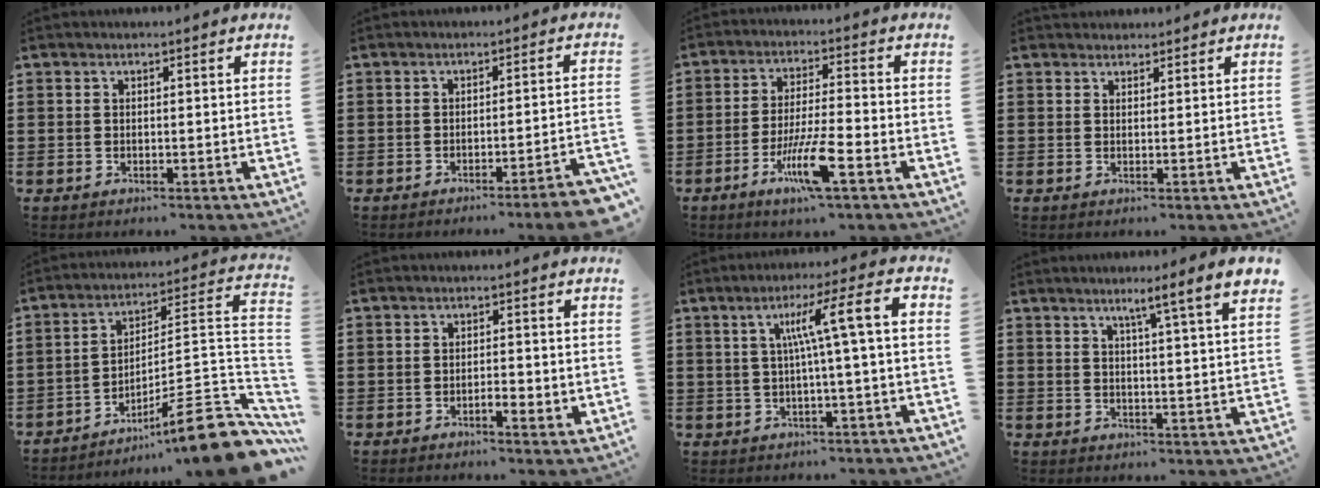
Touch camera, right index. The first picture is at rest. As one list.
[{"total": 3.6, "force": [-2.8, -0.5, 2.2], "torque": [-0.036, -0.015, -0.054]}, {"total": 8.7, "force": [-4.2, 1.2, 7.5], "torque": [-0.159, -0.012, -0.080]}, {"total": 1.4, "force": [1.3, 0.5, -0.2], "torque": [0.000, 0.002, 0.026]}, {"total": 12.5, "force": [-8.4, 1.4, 9.2], "torque": [-0.121, 0.016, -0.149]}, {"total": 2.5, "force": [-1.0, 0.8, 2.2], "torque": [-0.038, 0.002, -0.018]}, {"total": 8.6, "force": [1.1, 0.0, 8.5], "torque": [-0.161, 0.003, 0.011]}, {"total": 4.2, "force": [2.5, -1.1, 3.1], "torque": [-0.054, -0.025, 0.029]}]